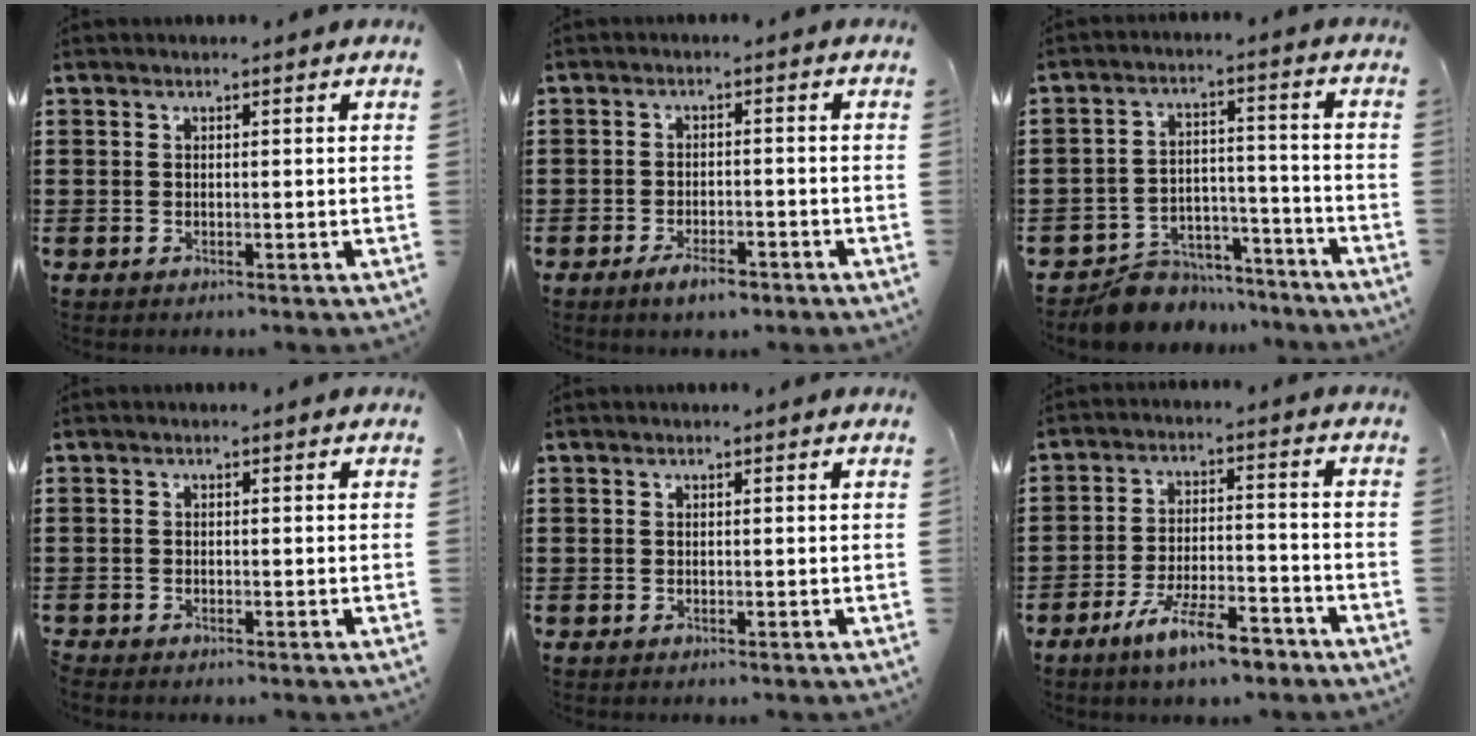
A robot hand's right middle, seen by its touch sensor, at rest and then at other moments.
{"total": 3.4, "force": [-2.5, 1.0, 2.0], "torque": [-0.033, 0.005, -0.045]}
{"total": 7.2, "force": [-7.0, 1.9, 0.4], "torque": [-0.006, 0.024, -0.136]}
{"total": 0.5, "force": [-0.5, 0.1, 0.0], "torque": [0.000, 0.000, -0.011]}
{"total": 0.0}
{"total": 9.0, "force": [-6.9, 1.7, 5.5], "torque": [-0.109, 0.005, -0.131]}